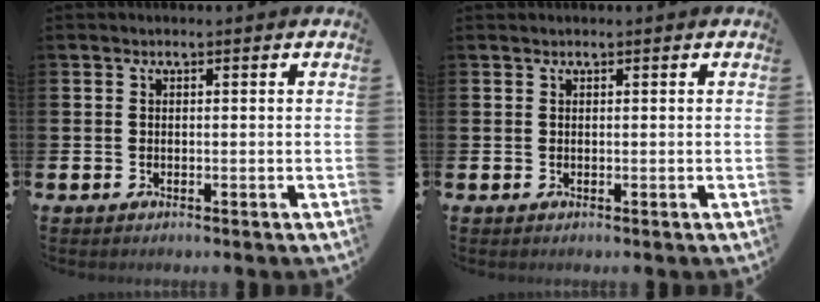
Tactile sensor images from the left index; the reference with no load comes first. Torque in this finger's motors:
{"motor_torque": [0.24, -0.12, -0.04, -0.01]}